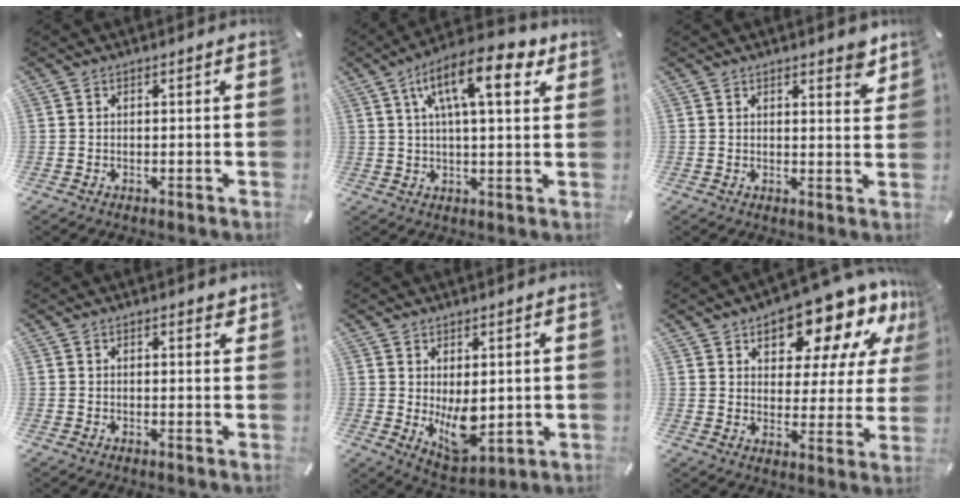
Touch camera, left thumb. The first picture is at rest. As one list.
[{"total": 15.1, "force": [6.5, 5.5, 12.5], "torque": [-0.205, -0.004, 0.104]}, {"total": 4.0, "force": [3.2, 1.5, 1.8], "torque": [-0.018, -0.019, 0.054]}, {"total": 1.4, "force": [1.0, 0.7, 0.8], "torque": [0.000, -0.005, 0.014]}, {"total": 9.2, "force": [0.4, 5.6, 7.3], "torque": [-0.106, -0.020, 0.014]}, {"total": 15.5, "force": [11.9, 6.8, 7.2], "torque": [-0.113, -0.090, 0.202]}]